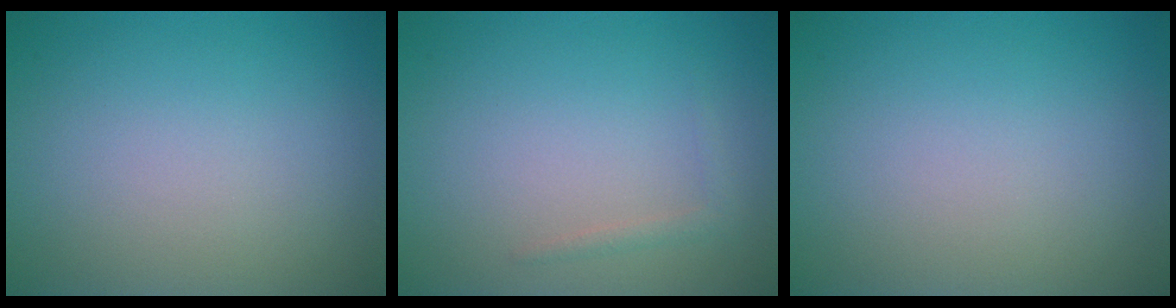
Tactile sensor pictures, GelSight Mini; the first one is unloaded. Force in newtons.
{"total": 0.9, "press": 0.9, "slide": 0.1}
{"total": 0.0}